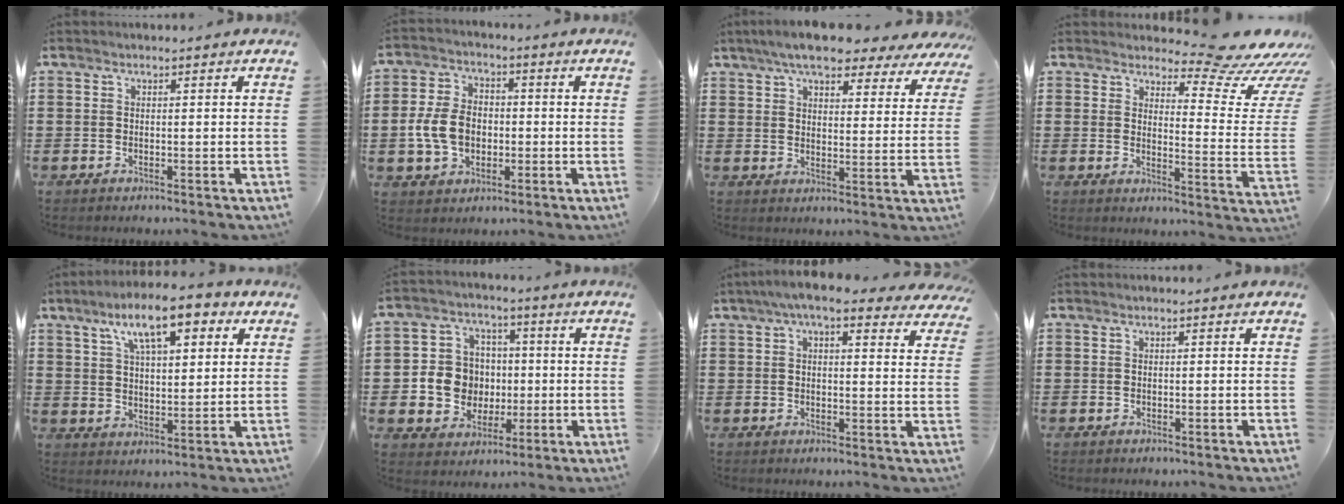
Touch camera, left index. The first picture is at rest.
{"total": 7.5, "force": [-1.0, 5.6, 4.9], "torque": [-0.123, 0.007, -0.025]}
{"total": 7.2, "force": [6.4, 1.3, 3.1], "torque": [-0.076, -0.020, 0.112]}
{"total": 9.3, "force": [8.1, 1.0, 4.4], "torque": [-0.078, -0.061, 0.135]}
{"total": 10.4, "force": [6.5, 3.0, 7.5], "torque": [-0.136, -0.008, 0.110]}
{"total": 8.0, "force": [0.0, 7.7, 2.1], "torque": [-0.069, 0.016, 0.007]}
{"total": 6.5, "force": [5.0, 1.2, 4.0], "torque": [-0.092, -0.003, 0.090]}
{"total": 0.0}